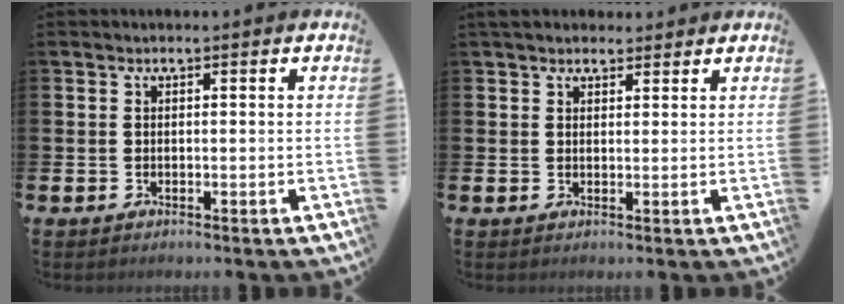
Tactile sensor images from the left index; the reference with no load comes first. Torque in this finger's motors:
{"motor_torque": [0.30, -1.84, -0.07, 0.19]}